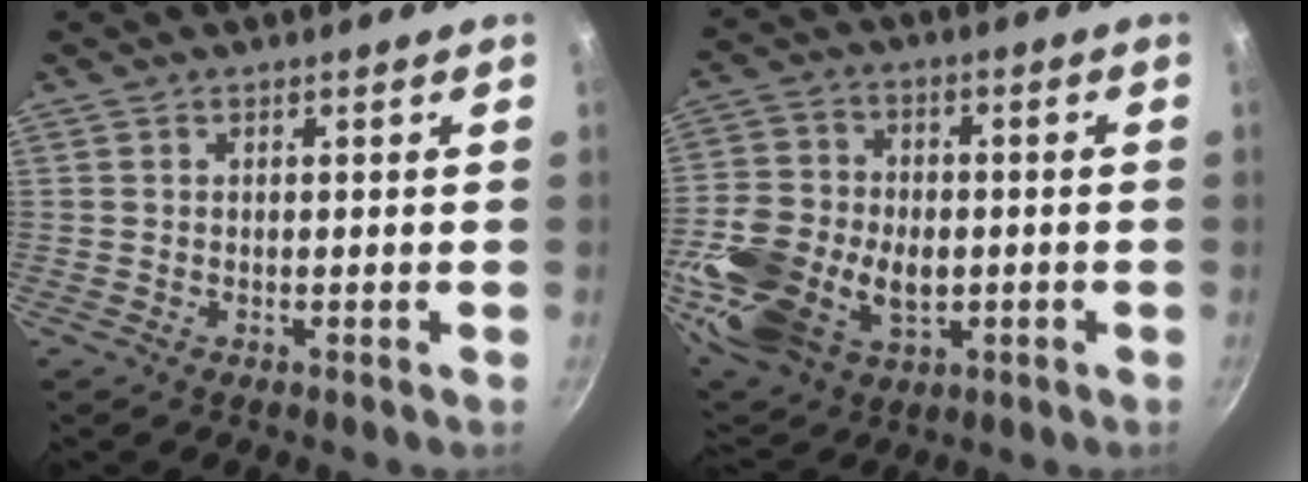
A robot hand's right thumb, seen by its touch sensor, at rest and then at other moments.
{"total": 22.4, "force": [-4.2, 15.5, 15.5], "torque": [-0.317, 0.011, -0.064]}